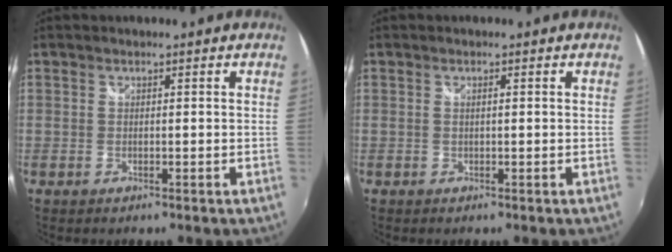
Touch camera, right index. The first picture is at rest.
{"total": 0.8, "force": [0.2, 0.0, 0.7], "torque": [-0.015, 0.002, 0.002]}